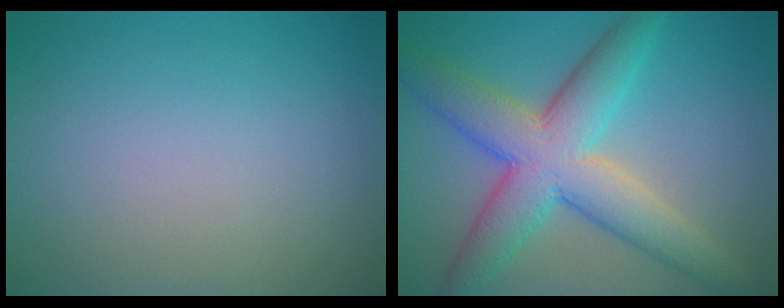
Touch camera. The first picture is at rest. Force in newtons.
{"total": 8.5, "press": 8.4, "slide": 0.4}